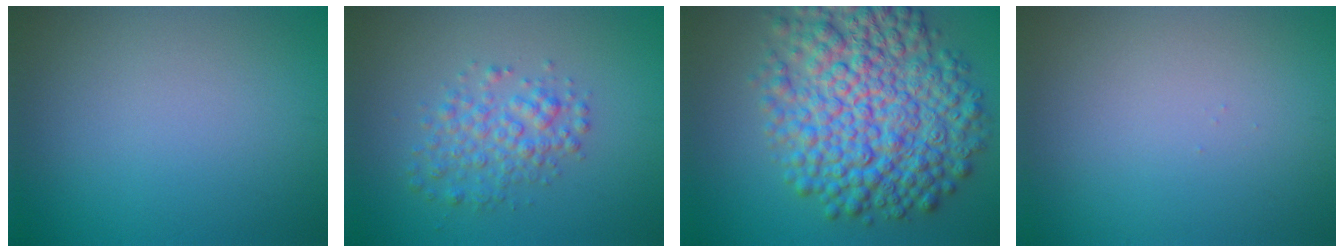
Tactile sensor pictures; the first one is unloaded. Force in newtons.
{"total": 3.1, "press": 3.1, "slide": 0.1}
{"total": 11.6, "press": 11.6, "slide": 0.2}
{"total": 0.0}